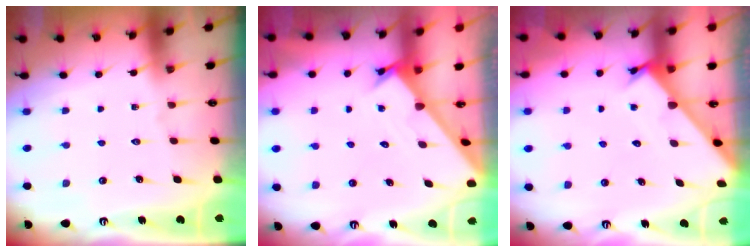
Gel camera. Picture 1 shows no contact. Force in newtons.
{"total": 1.7, "press": 1.7, "slide": 0.1}
{"total": 2.4, "press": 2.4, "slide": 0.3}